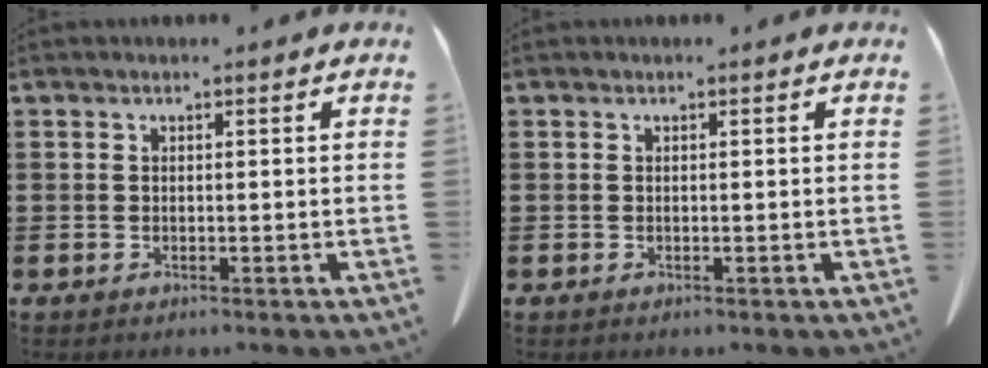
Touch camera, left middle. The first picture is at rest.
{"total": 0.0}